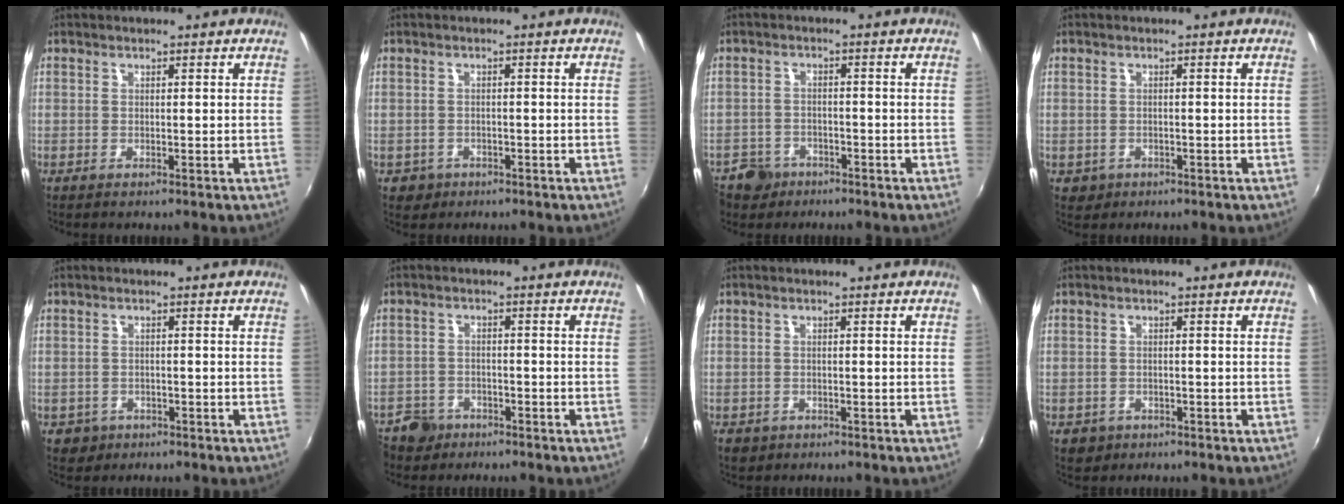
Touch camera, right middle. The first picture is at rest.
{"total": 3.0, "force": [-1.4, 2.5, 0.8], "torque": [-0.025, 0.000, -0.016]}
{"total": 7.0, "force": [-4.4, 5.2, 1.6], "torque": [-0.060, 0.010, -0.072]}
{"total": 2.4, "force": [-0.9, 2.1, 0.8], "torque": [-0.022, -0.002, -0.008]}
{"total": 3.6, "force": [-1.5, 3.1, 1.0], "torque": [-0.031, 0.000, -0.016]}
{"total": 6.5, "force": [-4.2, 4.7, 1.4], "torque": [-0.054, 0.010, -0.072]}
{"total": 2.6, "force": [-1.3, 2.0, 1.1], "torque": [-0.026, -0.004, -0.016]}
{"total": 3.3, "force": [-1.5, 2.7, 1.2], "torque": [-0.031, -0.002, -0.017]}